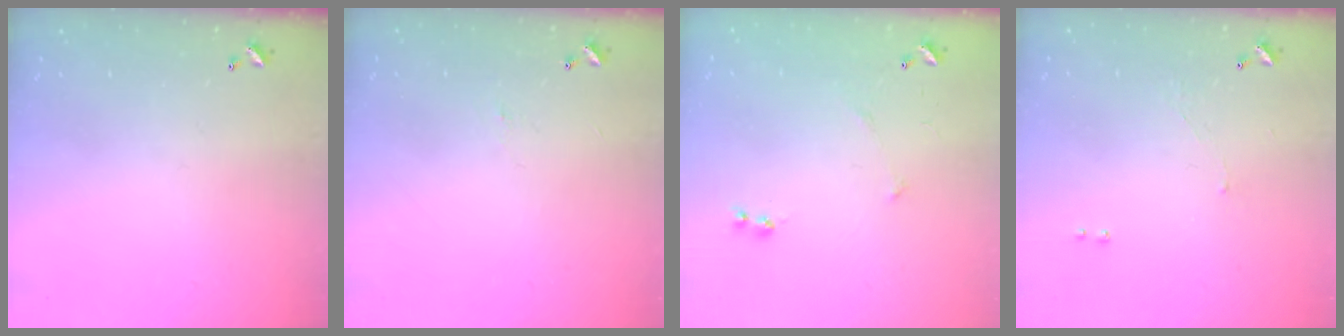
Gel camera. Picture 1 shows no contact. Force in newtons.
{"total": 1.8, "press": 1.7, "slide": 0.6}
{"total": 5.7, "press": 5.7, "slide": 0.8}
{"total": 1.3, "press": 1.2, "slide": 0.5}